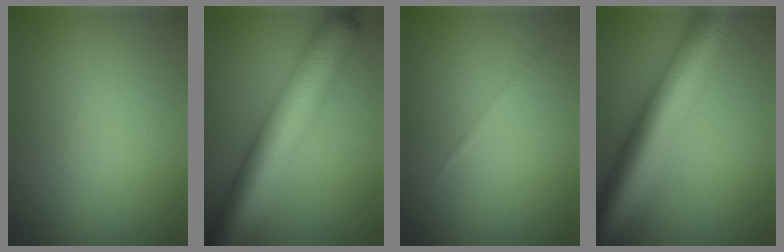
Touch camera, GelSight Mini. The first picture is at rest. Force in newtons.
{"total": 11.3, "press": 11.3, "slide": 0.2}
{"total": 0.6, "press": 0.6, "slide": 0.1}
{"total": 11.1, "press": 11.1, "slide": 0.2}